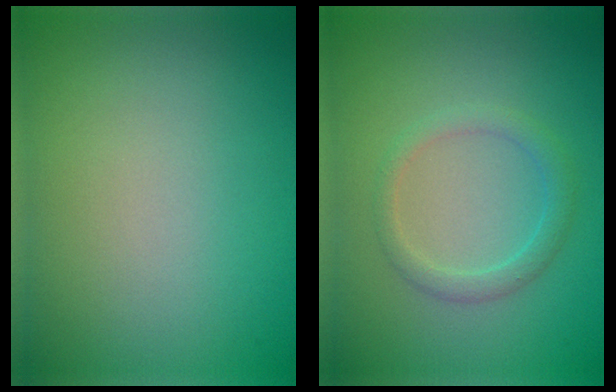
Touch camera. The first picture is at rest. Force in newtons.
{"total": 1.9, "press": 1.9, "slide": 0.2}